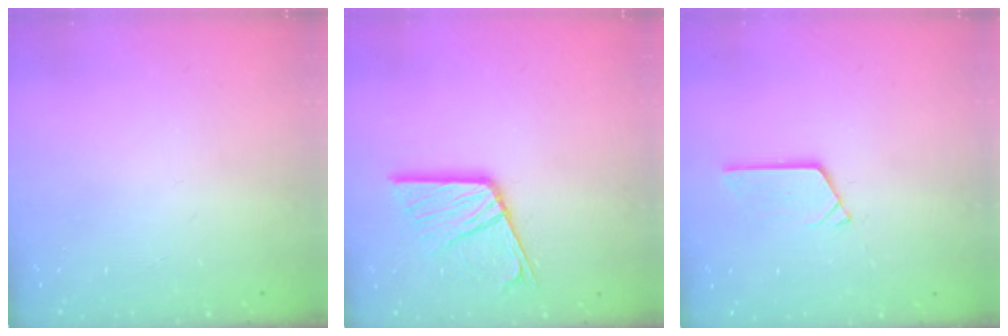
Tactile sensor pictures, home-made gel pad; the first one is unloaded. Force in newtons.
{"total": 15.5, "press": 15.4, "slide": 1.6}
{"total": 3.6, "press": 3.6, "slide": 0.0}